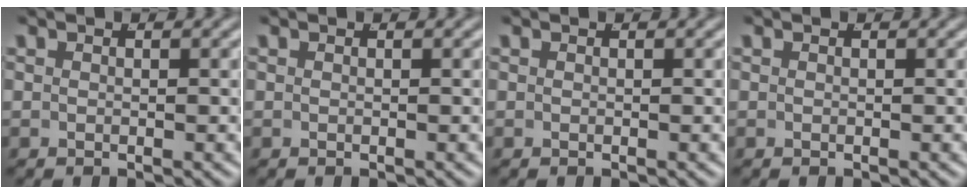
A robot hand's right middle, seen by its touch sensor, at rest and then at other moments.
{"total": 0.0}
{"total": 0.0}
{"total": 0.0}